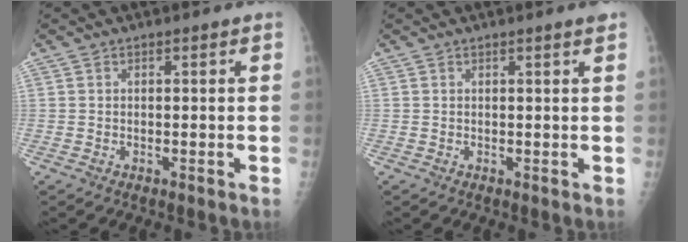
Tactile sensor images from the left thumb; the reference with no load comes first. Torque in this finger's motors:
{"motor_torque": [0.35, 0.31, 0.42, 0.06, 0.00]}